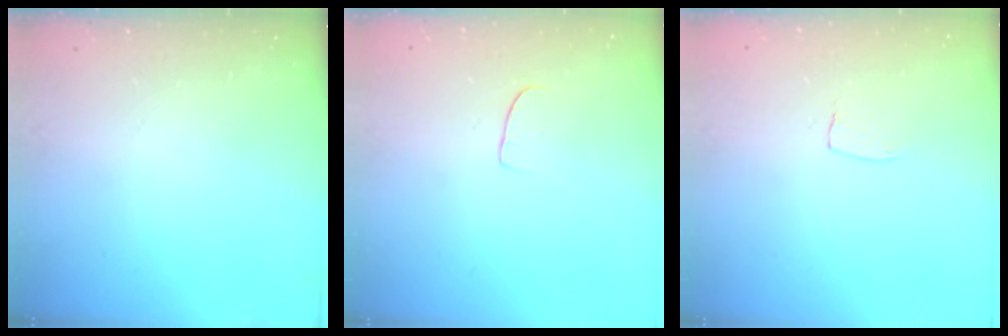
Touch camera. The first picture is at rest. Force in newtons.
{"total": 5.2, "press": 5.2, "slide": 0.3}
{"total": 2.6, "press": 2.6, "slide": 0.1}